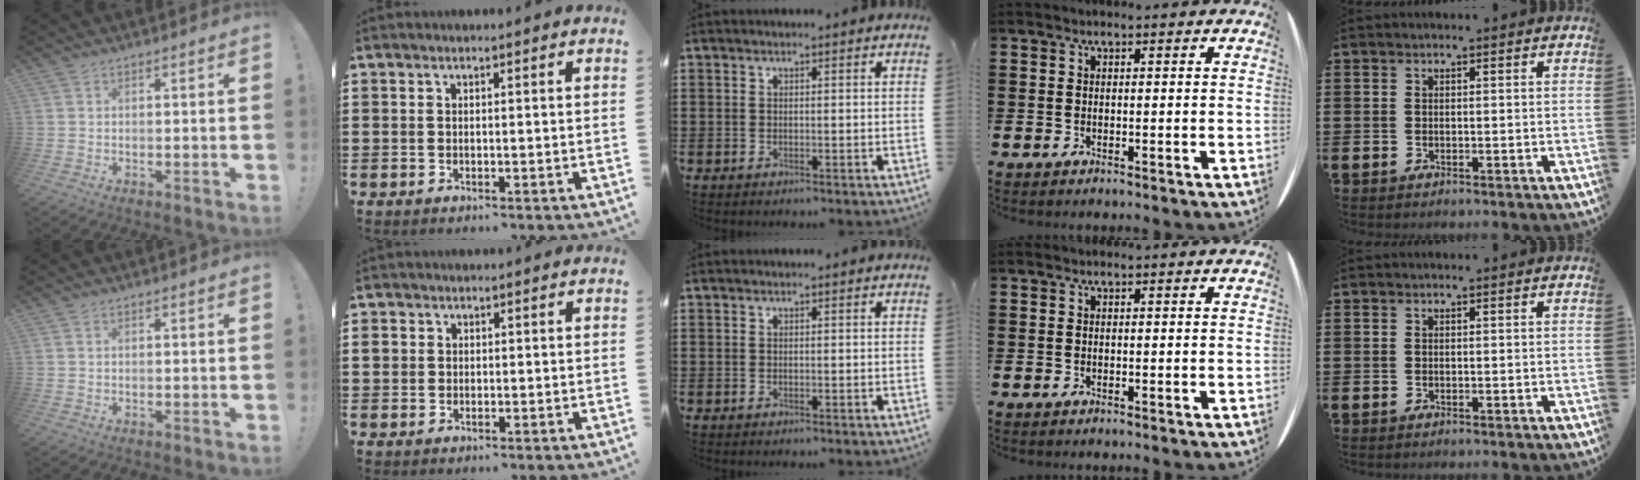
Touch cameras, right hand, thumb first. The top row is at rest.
{"index": {"total": 1.5, "force": [0.4, 1.4, 0.4], "torque": [-0.013, 0.007, 0.007]}}